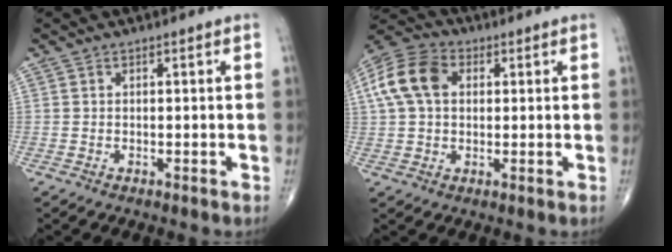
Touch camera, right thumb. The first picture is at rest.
{"total": 11.5, "force": [2.5, 8.0, 7.9], "torque": [-0.155, 0.024, 0.039]}